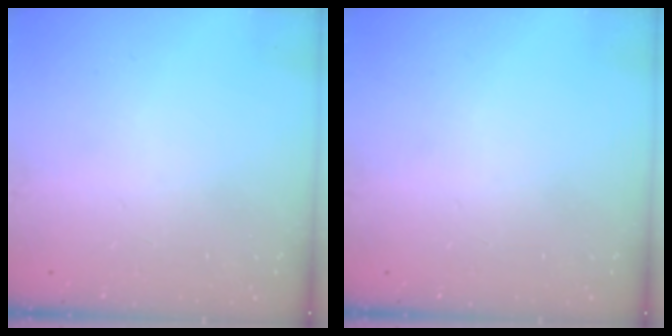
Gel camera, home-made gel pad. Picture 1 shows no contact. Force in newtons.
{"total": 0.0}